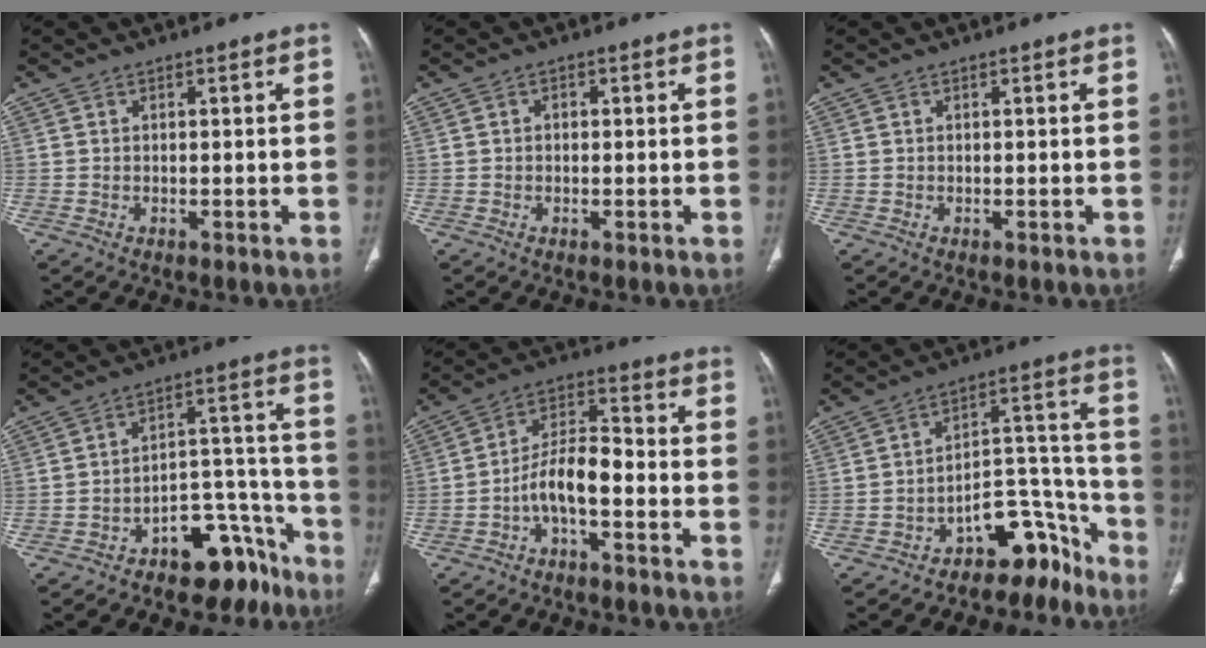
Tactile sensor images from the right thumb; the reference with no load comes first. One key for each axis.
{"total": 0.9, "fx": 0.2, "fy": 0.7, "fz": 0.5, "tx": -0.007, "ty": 0.003, "tz": 0.002}
{"total": 0.0}
{"total": 11.8, "fx": -8.4, "fy": 6.2, "fz": 5.4, "tx": -0.023, "ty": 0.114, "tz": -0.125}
{"total": 8.0, "fx": -3.3, "fy": 3.2, "fz": 6.6, "tx": -0.120, "ty": 0.047, "tz": -0.065}
{"total": 11.5, "fx": -8.7, "fy": 5.8, "fz": 4.8, "tx": -0.014, "ty": 0.134, "tz": -0.136}